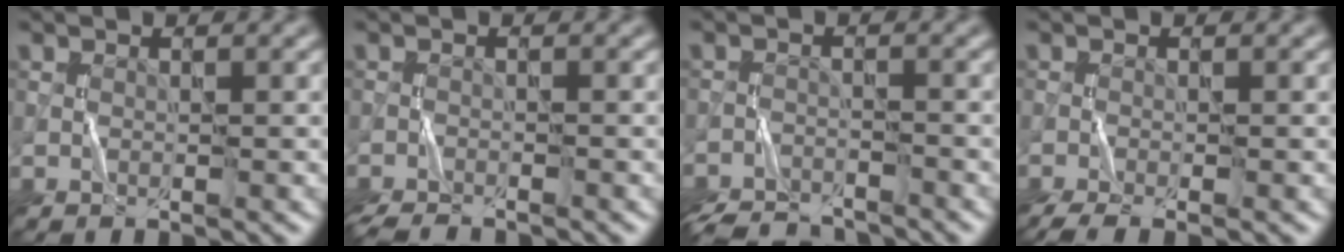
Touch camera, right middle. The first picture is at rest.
{"total": 3.2, "force": [-3.1, 0.4, 0.8], "torque": [-0.024, -0.010, -0.058]}
{"total": 6.3, "force": [-6.0, 1.5, 1.1], "torque": [-0.020, -0.015, -0.102]}
{"total": 2.9, "force": [-2.3, 0.5, 1.8], "torque": [-0.036, -0.010, -0.048]}